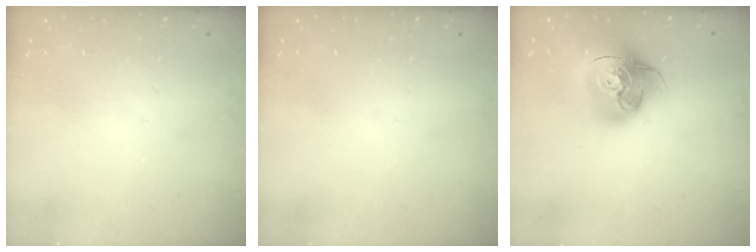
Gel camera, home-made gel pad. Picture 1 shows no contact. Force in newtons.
{"total": 0.0}
{"total": 17.7, "press": 17.5, "slide": 2.2}